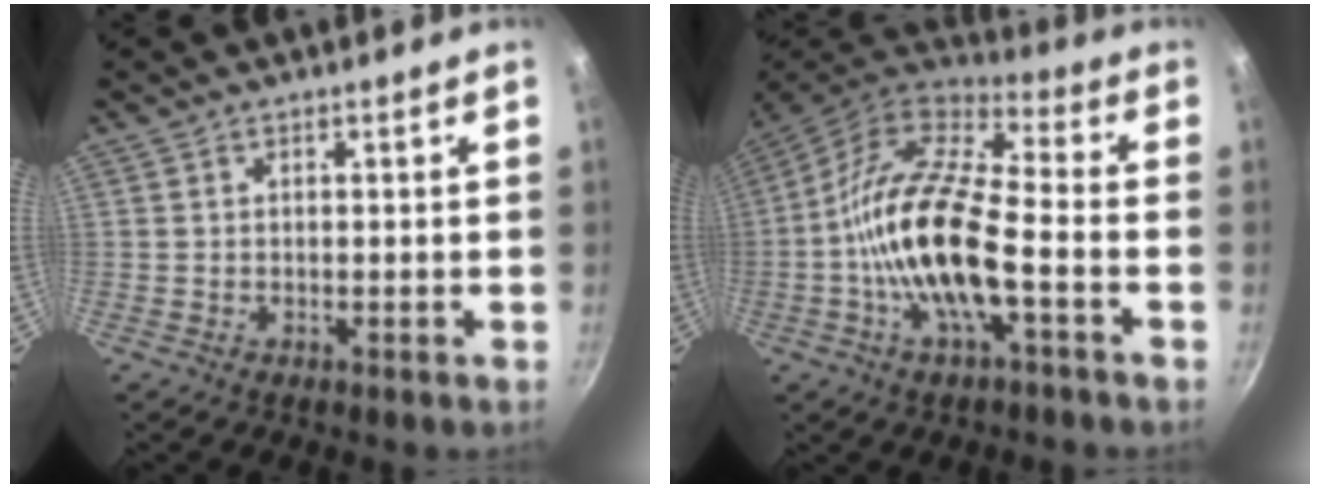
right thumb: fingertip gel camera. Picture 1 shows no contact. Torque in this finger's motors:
{"motor_torque": [0.12, 1.41, 2.11, -0.64, 0.56]}